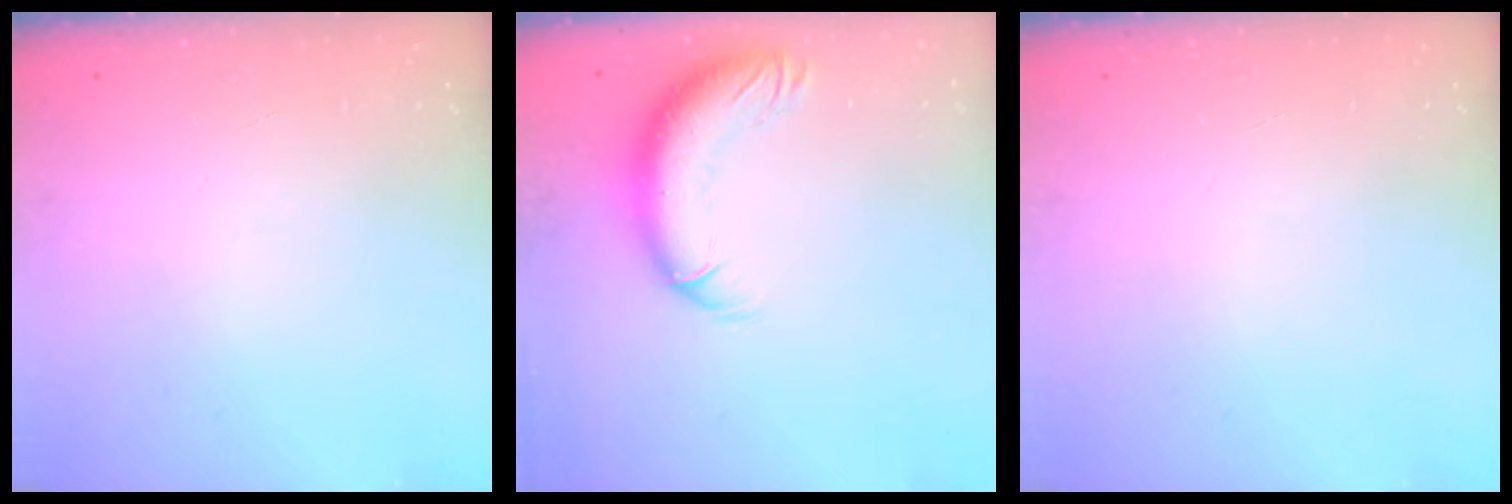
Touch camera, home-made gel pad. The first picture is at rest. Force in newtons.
{"total": 13.0, "press": 12.6, "slide": 3.4}
{"total": 0.0}